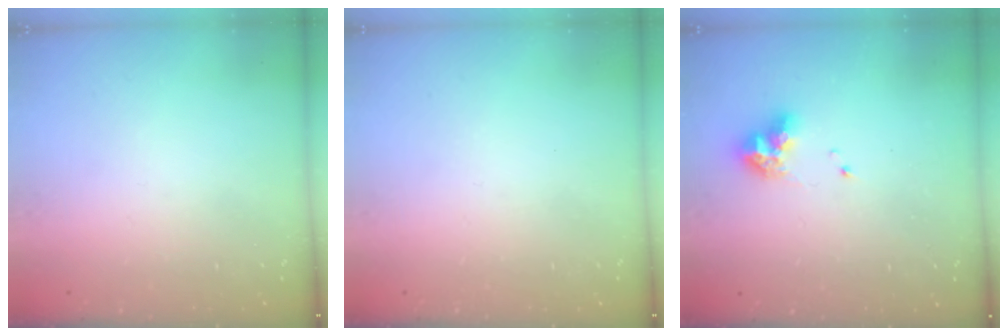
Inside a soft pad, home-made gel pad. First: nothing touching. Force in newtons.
{"total": 0.0}
{"total": 8.2, "press": 8.1, "slide": 1.2}